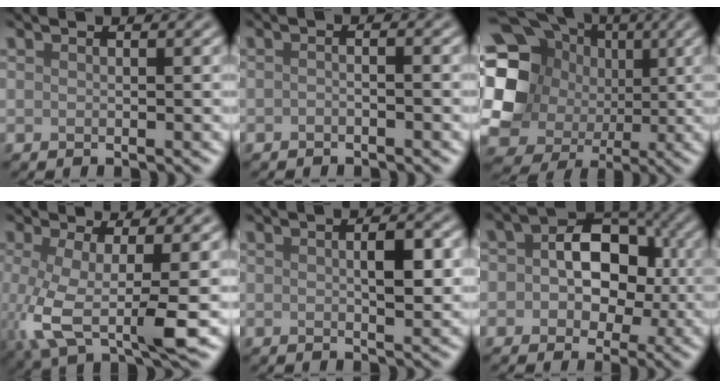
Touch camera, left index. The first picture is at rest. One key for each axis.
{"total": 0.9, "fx": -0.6, "fy": 0.2, "fz": 0.7, "tx": -0.017, "ty": -0.003, "tz": -0.016}
{"total": 16.1, "fx": 1.2, "fy": 14.8, "fz": 6.4, "tx": -0.140, "ty": 0.017, "tz": 0.002}
{"total": 6.3, "fx": -0.9, "fy": 1.6, "fz": 6.0, "tx": -0.119, "ty": -0.012, "tz": -0.017}
{"total": 3.1, "fx": 0.3, "fy": 0.8, "fz": 3.0, "tx": -0.049, "ty": 0.002, "tz": 0.003}
{"total": 7.6, "fx": 0.7, "fy": 5.6, "fz": 5.1, "tx": -0.048, "ty": 0.016, "tz": -0.007}